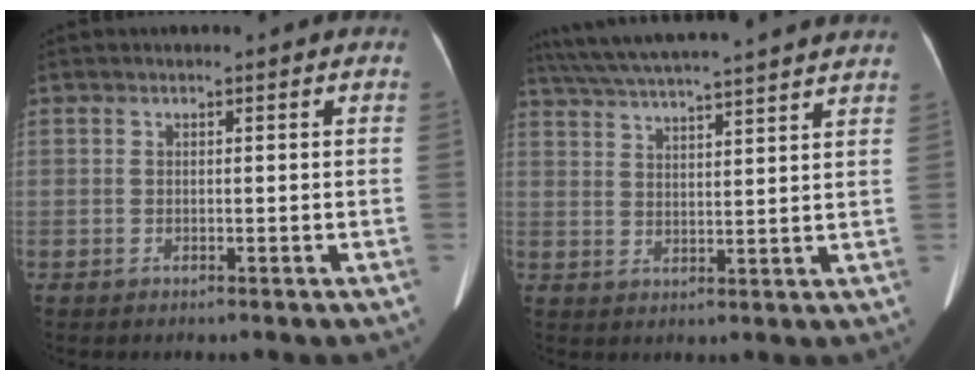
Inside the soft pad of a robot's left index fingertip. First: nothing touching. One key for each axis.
{"total": 21.7, "fx": 19.6, "fy": 0.0, "fz": 9.3, "tx": -0.166, "ty": 0.017, "tz": 0.270}